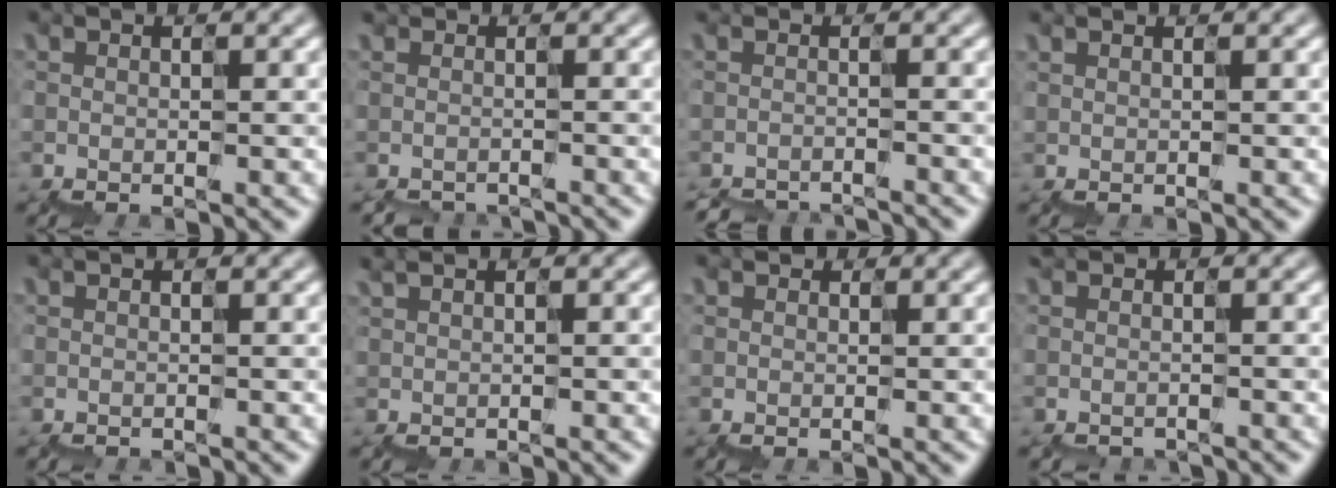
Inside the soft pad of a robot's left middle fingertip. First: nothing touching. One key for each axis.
{"total": 1.9, "fx": -1.6, "fy": -0.4, "fz": -1.0, "tx": 0.008, "ty": -0.014, "tz": -0.016}
{"total": 3.8, "fx": -3.7, "fy": -0.4, "fz": -0.9, "tx": 0.007, "ty": -0.013, "tz": -0.047}
{"total": 0.9, "fx": 0.7, "fy": 0.5, "fz": 0.4, "tx": -0.002, "ty": 0.014, "tz": 0.006}
{"total": 0.0}
{"total": 1.9, "fx": 1.0, "fy": 1.0, "fz": 1.3, "tx": -0.015, "ty": 0.018, "tz": 0.014}
{"total": 1.2, "fx": 0.9, "fy": 0.7, "fz": 0.3, "tx": 0.004, "ty": 0.019, "tz": 0.011}
{"total": 1.1, "fx": -0.9, "fy": -0.1, "fz": -0.6, "tx": 0.007, "ty": -0.010, "tz": -0.007}